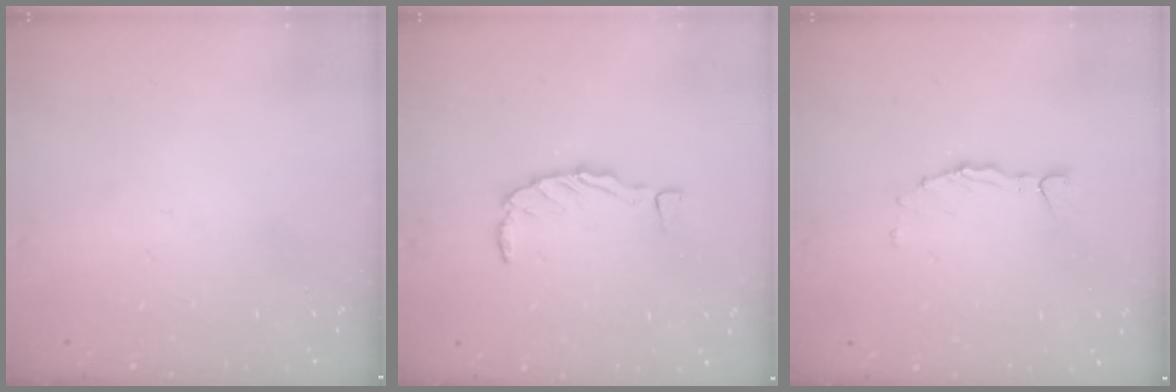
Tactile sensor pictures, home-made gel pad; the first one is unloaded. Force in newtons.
{"total": 1.2, "press": 1.2, "slide": 0.2}
{"total": 2.2, "press": 2.2, "slide": 0.3}